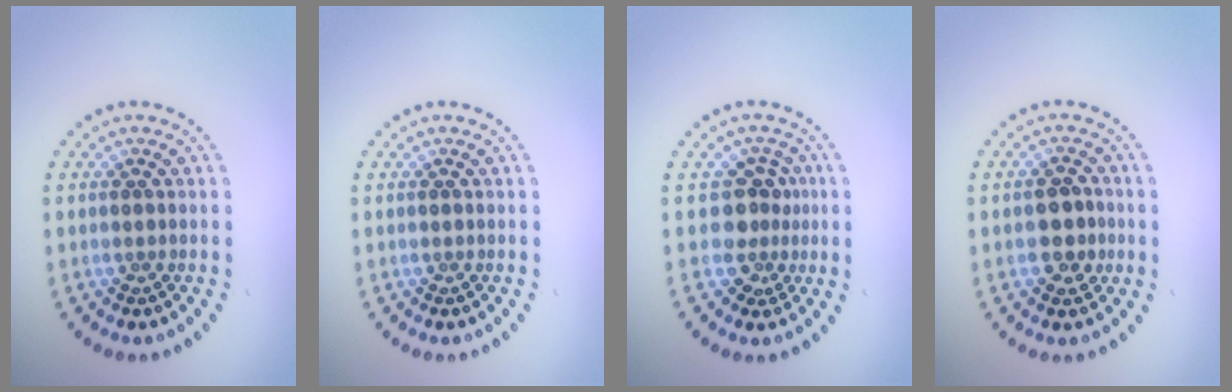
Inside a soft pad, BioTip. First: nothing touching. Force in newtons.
{"total": 0.0}
{"total": 2.8, "press": 2.0, "slide": 1.9}
{"total": 2.5, "press": 2.5, "slide": 0.4}